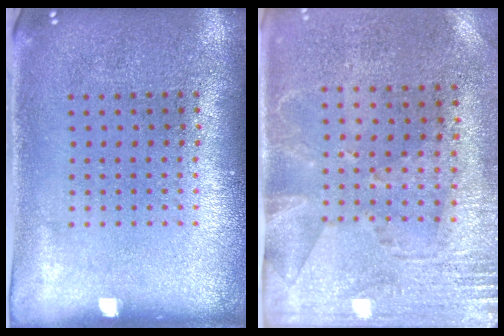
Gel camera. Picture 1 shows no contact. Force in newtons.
{"total": 2.8, "press": 2.3, "slide": 1.5}